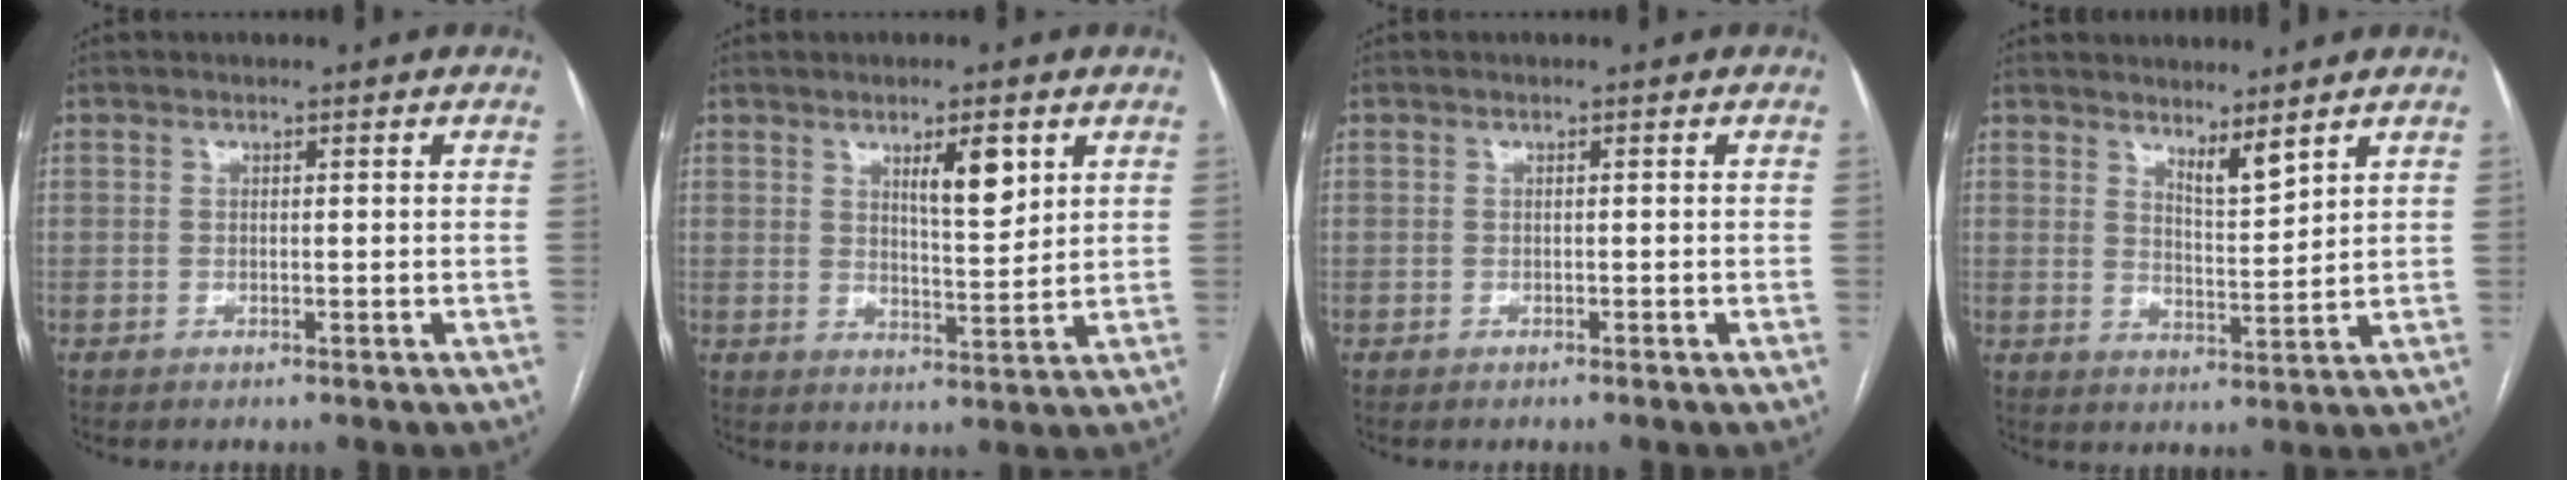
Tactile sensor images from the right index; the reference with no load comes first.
{"total": 5.9, "force": [2.9, 1.3, 5.0], "torque": [-0.082, -0.004, 0.050]}
{"total": 0.0}
{"total": 3.8, "force": [3.2, 0.1, 2.0], "torque": [-0.039, -0.021, 0.064]}